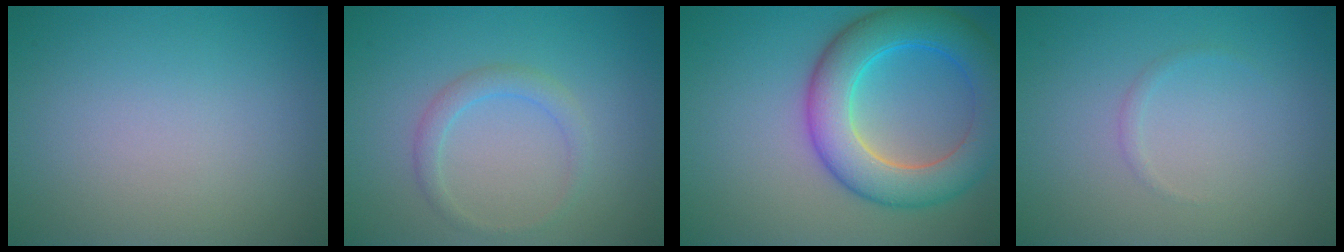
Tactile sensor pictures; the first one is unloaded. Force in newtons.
{"total": 1.8, "press": 1.8, "slide": 0.0}
{"total": 8.1, "press": 8.1, "slide": 0.3}
{"total": 0.6, "press": 0.6, "slide": 0.0}